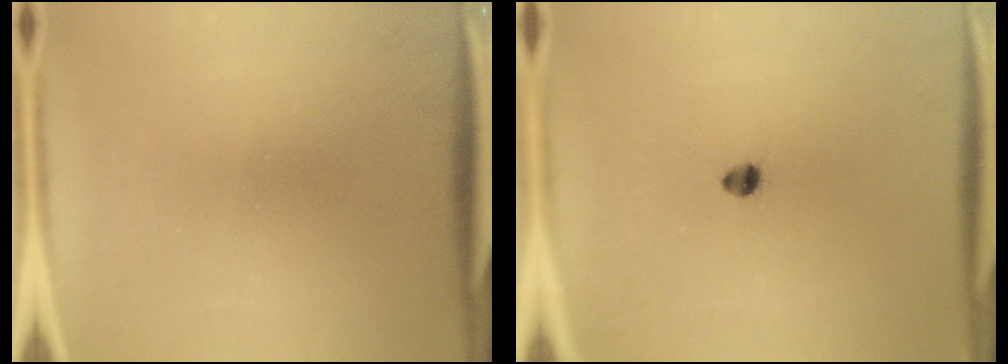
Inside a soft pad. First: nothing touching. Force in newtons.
{"total": 2.0}